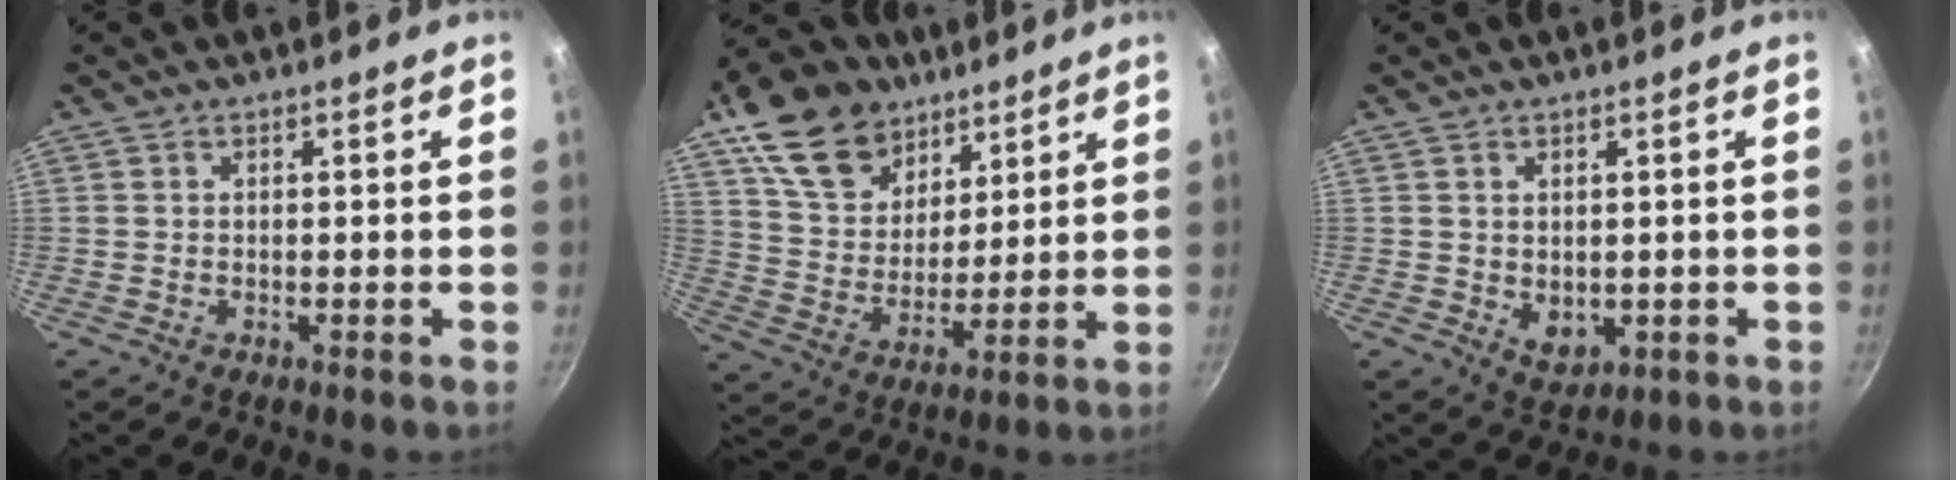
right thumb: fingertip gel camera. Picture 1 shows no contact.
{"total": 18.9, "force": [11.1, 12.5, 8.8], "torque": [-0.126, -0.041, 0.207]}
{"total": 4.2, "force": [0.1, 3.1, 2.8], "torque": [-0.036, -0.011, 0.013]}